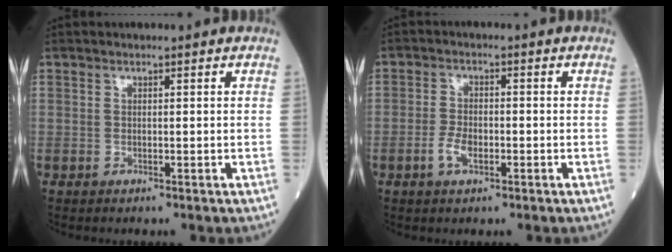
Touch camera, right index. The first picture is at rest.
{"total": 3.5, "force": [-1.4, 1.5, 2.8], "torque": [-0.058, 0.002, -0.027]}